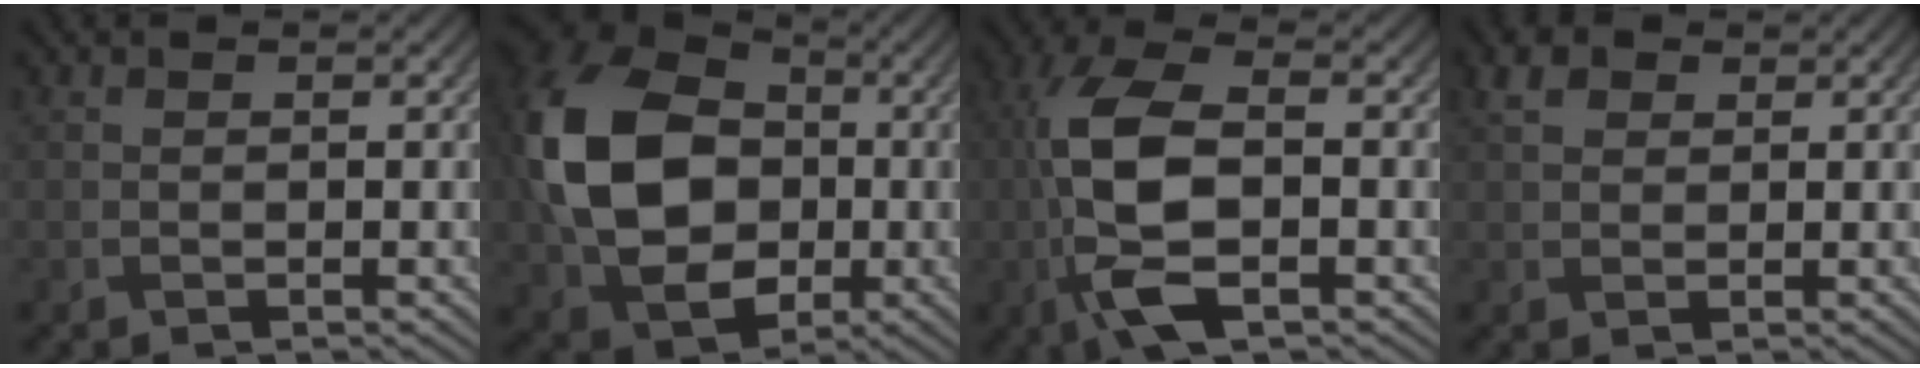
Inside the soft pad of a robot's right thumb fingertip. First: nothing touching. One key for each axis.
{"total": 16.5, "fx": -0.5, "fy": 12.5, "fz": 10.7, "tx": -0.253, "ty": 0.003, "tz": -0.017}
{"total": 10.8, "fx": -2.0, "fy": 4.6, "fz": 9.5, "tx": -0.212, "ty": 0.008, "tz": -0.045}
{"total": 2.6, "fx": 1.3, "fy": 1.8, "fz": 1.4, "tx": -0.032, "ty": 0.006, "tz": 0.020}